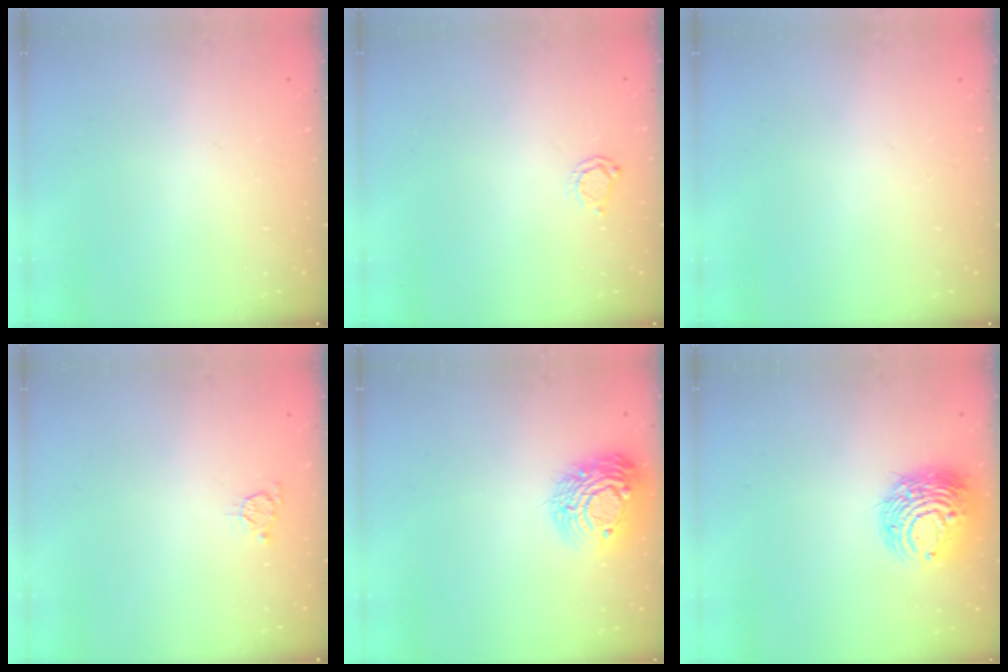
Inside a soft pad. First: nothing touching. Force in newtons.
{"total": 3.2, "press": 3.2, "slide": 0.4}
{"total": 0.0}
{"total": 3.7, "press": 3.7, "slide": 0.5}
{"total": 13.8, "press": 13.8, "slide": 0.9}
{"total": 11.7, "press": 11.6, "slide": 1.3}